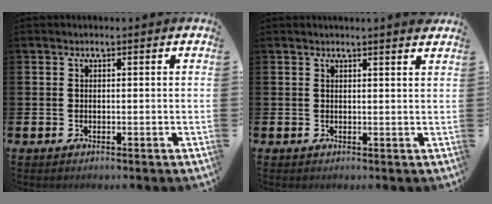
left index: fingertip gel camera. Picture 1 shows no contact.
{"total": 1.4, "force": [1.4, -0.3, 0.2], "torque": [0.010, -0.010, 0.022]}